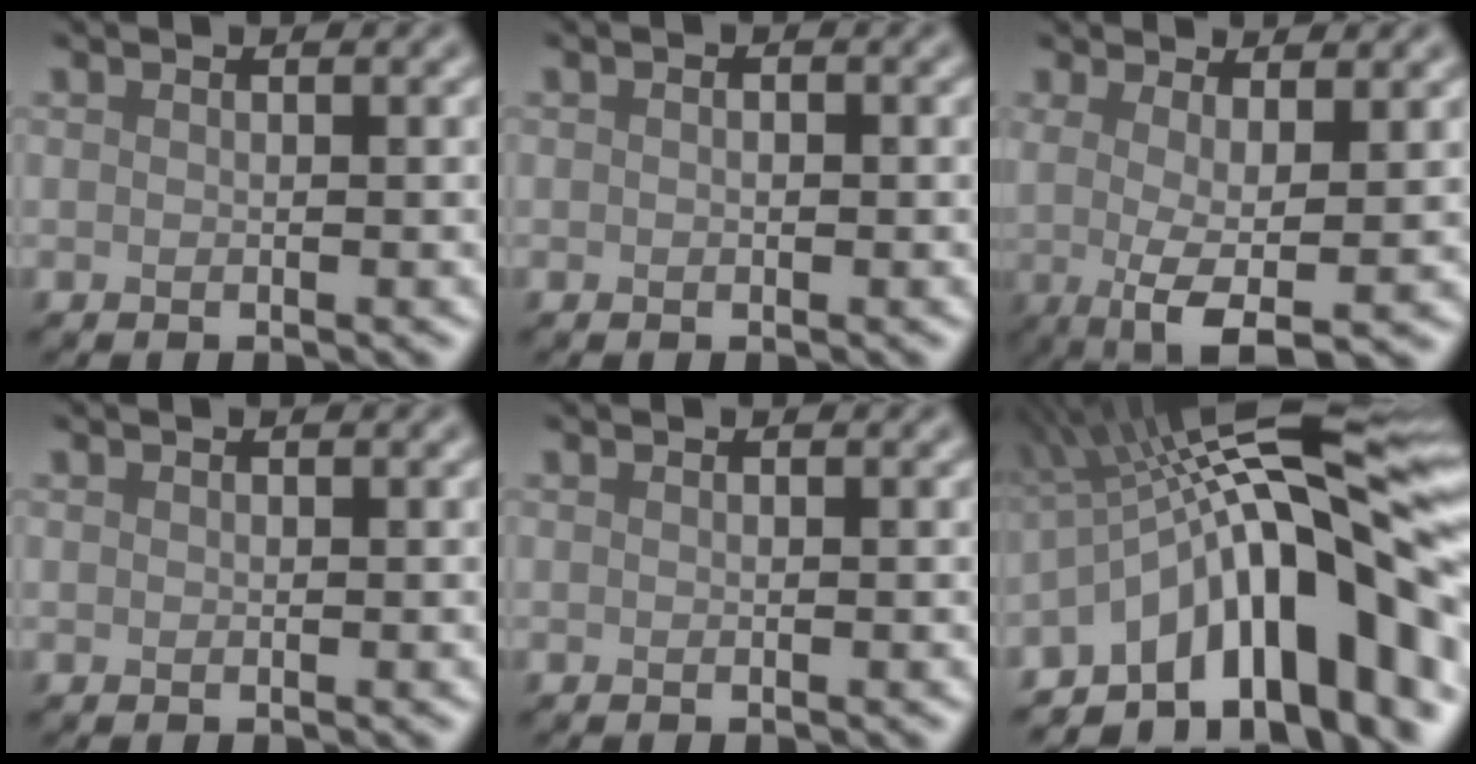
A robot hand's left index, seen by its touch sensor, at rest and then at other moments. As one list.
[{"total": 0.6, "force": [0.1, 0.5, 0.4], "torque": [-0.006, -0.001, -0.001]}, {"total": 4.7, "force": [0.2, 1.2, 4.6], "torque": [-0.068, -0.008, 0.002]}, {"total": 0.0}, {"total": 0.0}, {"total": 15.6, "force": [-3.1, 5.3, 14.3], "torque": [-0.178, 0.039, -0.059]}]